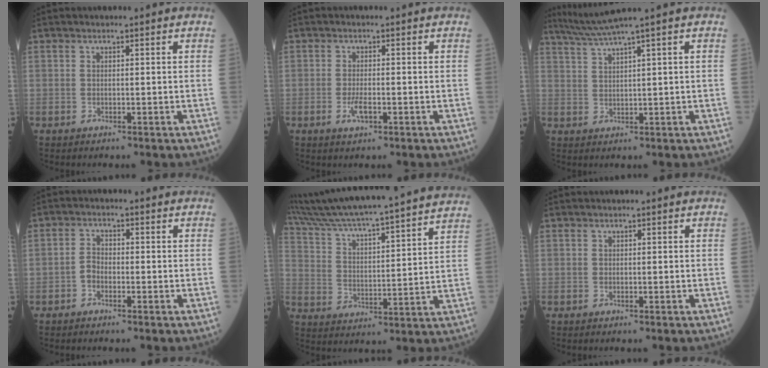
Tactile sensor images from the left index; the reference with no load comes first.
{"total": 2.4, "force": [-0.9, 0.7, 2.1], "torque": [-0.049, -0.003, -0.015]}
{"total": 4.4, "force": [3.4, -2.0, 1.8], "torque": [-0.046, -0.001, 0.077]}
{"total": 1.8, "force": [-1.0, 1.1, 1.1], "torque": [-0.020, 0.004, -0.022]}
{"total": 25.9, "force": [23.5, -0.5, 10.7], "torque": [-0.187, -0.015, 0.335]}
{"total": 0.0}